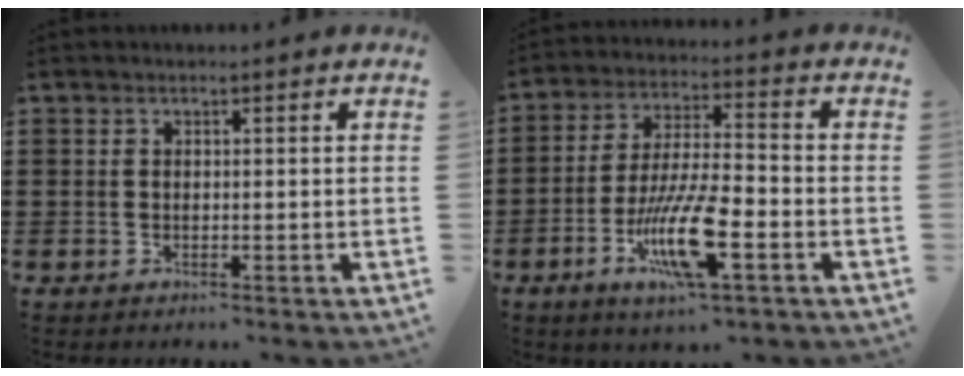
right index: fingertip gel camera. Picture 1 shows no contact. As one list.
[{"total": 11.7, "force": [-4.7, 2.7, 10.4], "torque": [-0.210, -0.007, -0.086]}]